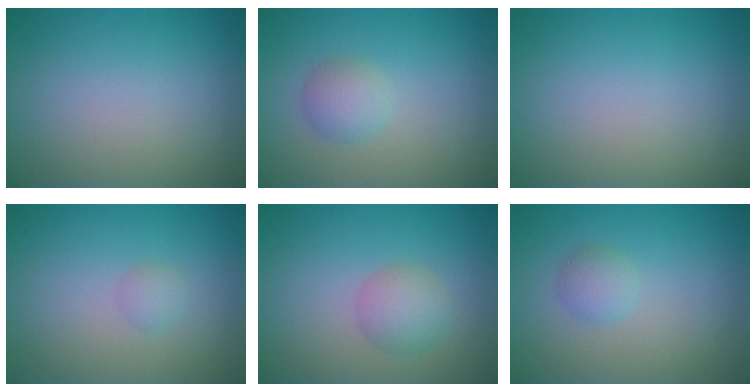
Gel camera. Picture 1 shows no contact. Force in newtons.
{"total": 2.0, "press": 2.0, "slide": 0.0}
{"total": 0.0}
{"total": 1.0, "press": 1.0, "slide": 0.1}
{"total": 2.5, "press": 2.5, "slide": 0.1}
{"total": 1.4, "press": 1.4, "slide": 0.0}